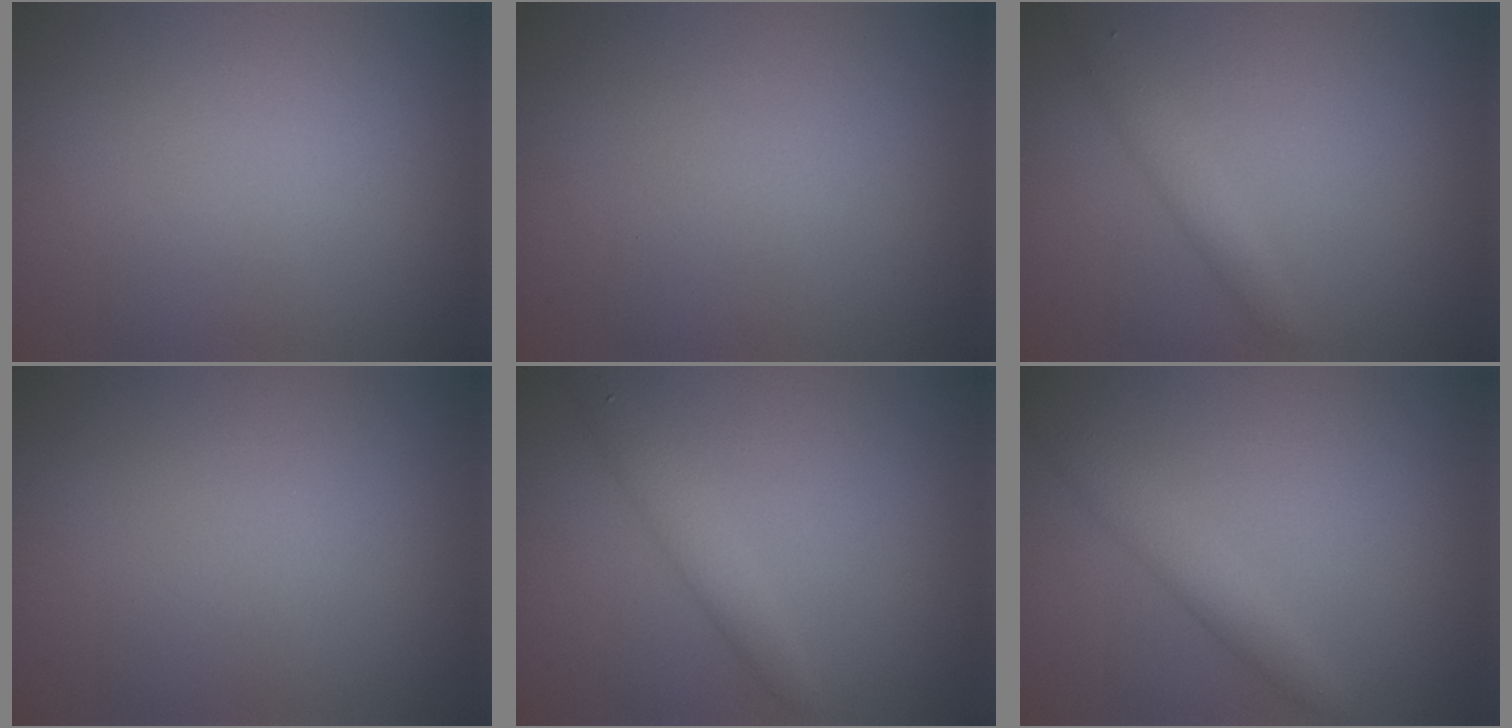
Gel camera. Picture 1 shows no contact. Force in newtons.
{"total": 0.0}
{"total": 1.6, "press": 1.6, "slide": 0.1}
{"total": 0.0}
{"total": 2.2, "press": 2.2, "slide": 0.1}
{"total": 2.6, "press": 2.6, "slide": 0.1}